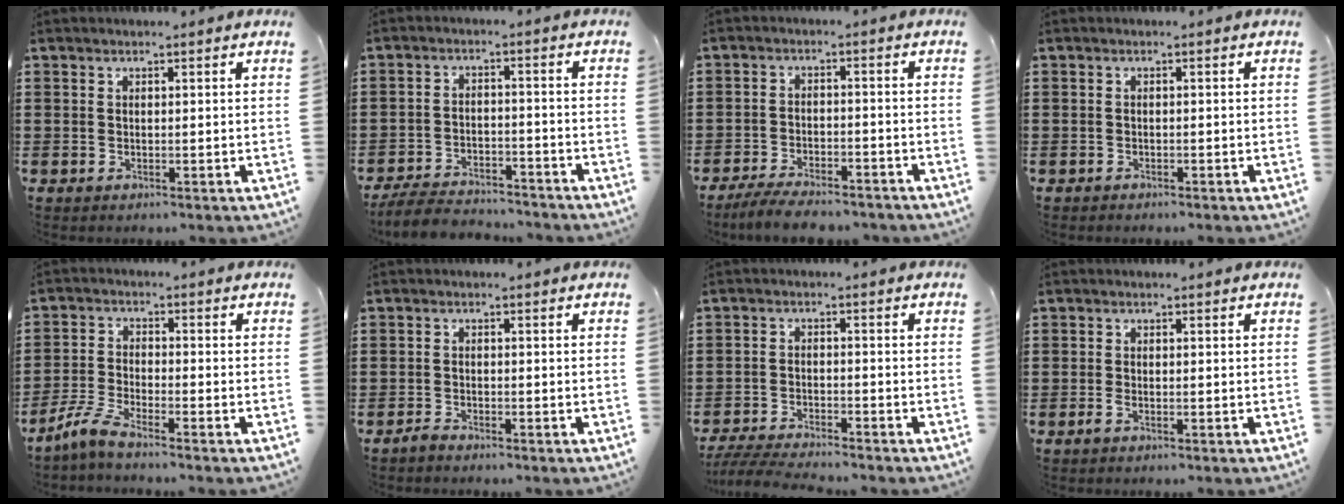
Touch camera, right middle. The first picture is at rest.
{"total": 5.6, "force": [-5.5, 0.5, 1.2], "torque": [-0.029, 0.003, -0.109]}
{"total": 4.9, "force": [-4.6, 0.5, 1.7], "torque": [-0.033, -0.002, -0.089]}
{"total": 0.7, "force": [-0.7, 0.0, 0.0], "torque": [-0.001, -0.002, -0.015]}
{"total": 4.9, "force": [-4.2, 0.1, 2.6], "torque": [-0.071, -0.014, -0.085]}
{"total": 1.4, "force": [-1.3, 0.2, 0.4], "torque": [-0.012, -0.002, -0.026]}
{"total": 4.6, "force": [-4.5, -0.2, 1.1], "torque": [-0.033, -0.011, -0.092]}
{"total": 1.2, "force": [-0.5, 0.2, 1.0], "torque": [-0.029, -0.007, -0.011]}